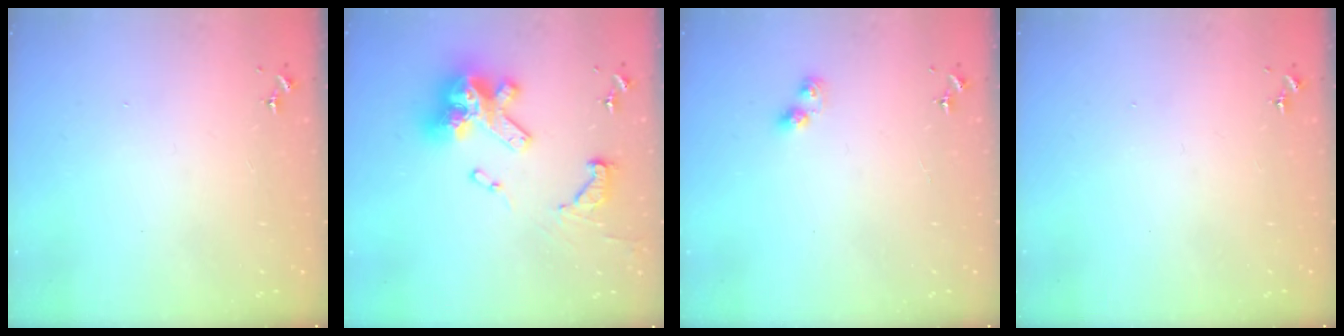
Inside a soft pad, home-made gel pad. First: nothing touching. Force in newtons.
{"total": 20.9, "press": 20.8, "slide": 1.9}
{"total": 4.9, "press": 4.9, "slide": 0.2}
{"total": 0.0}